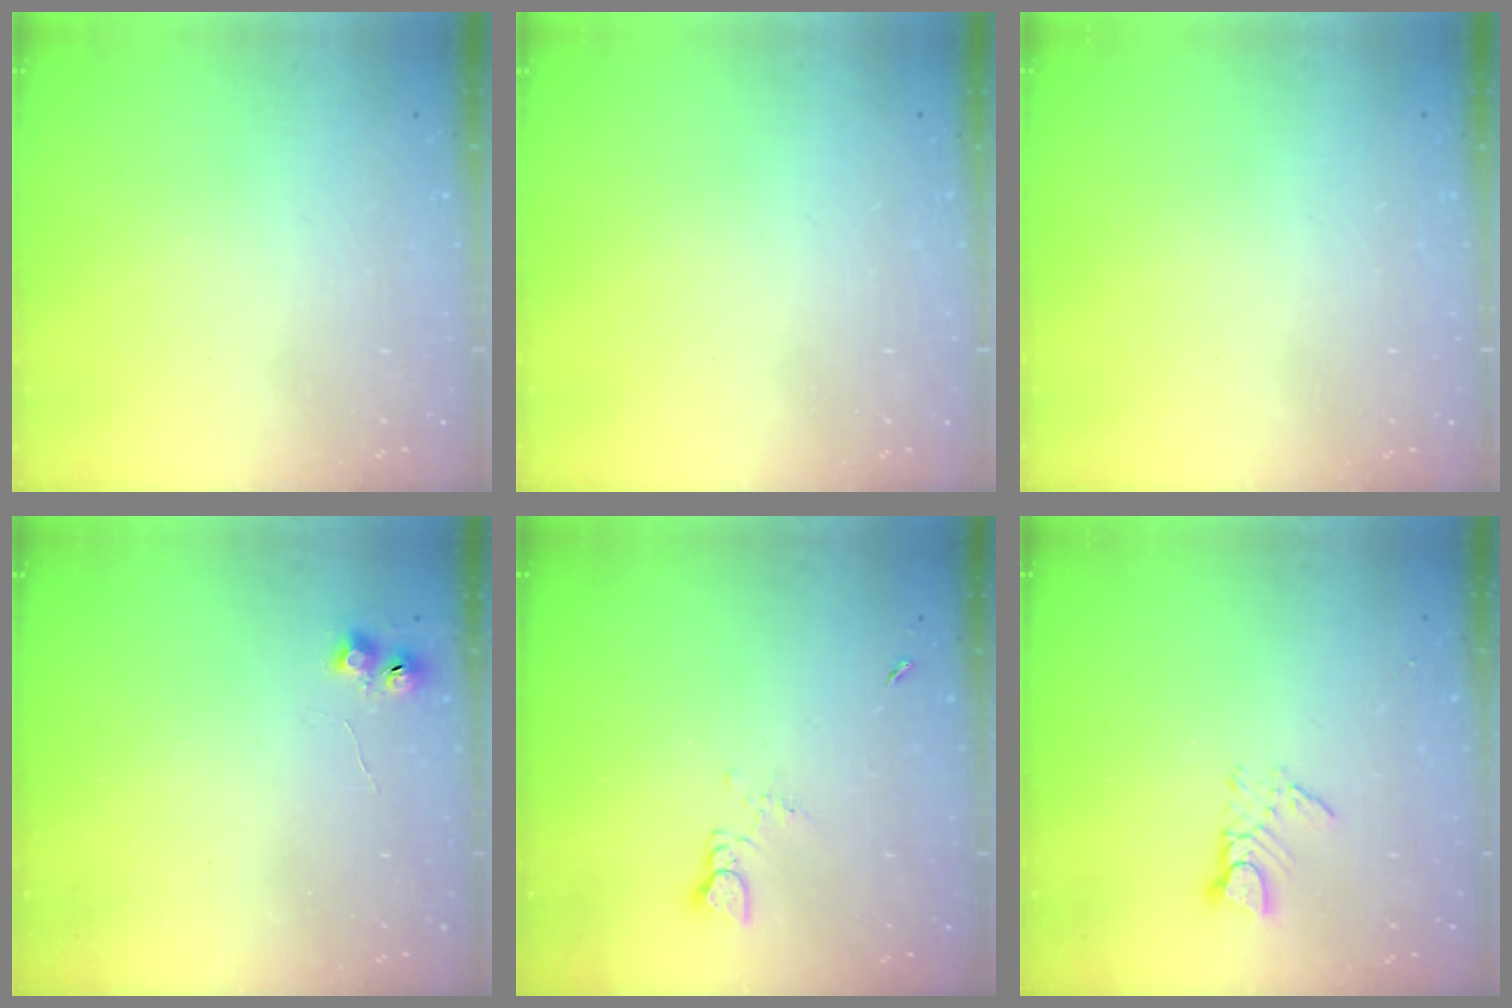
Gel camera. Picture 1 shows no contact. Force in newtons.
{"total": 0.0}
{"total": 0.0}
{"total": 5.6, "press": 5.6, "slide": 0.7}
{"total": 1.3, "press": 1.2, "slide": 0.1}
{"total": 4.7, "press": 4.6, "slide": 0.2}